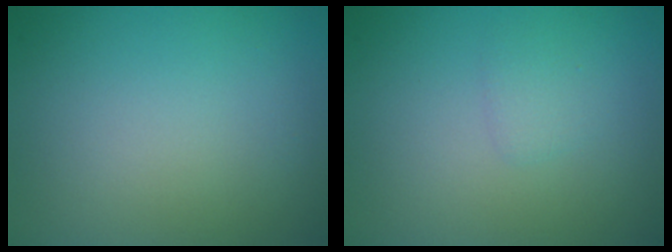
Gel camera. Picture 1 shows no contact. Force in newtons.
{"total": 0.9, "press": 0.9, "slide": 0.1}